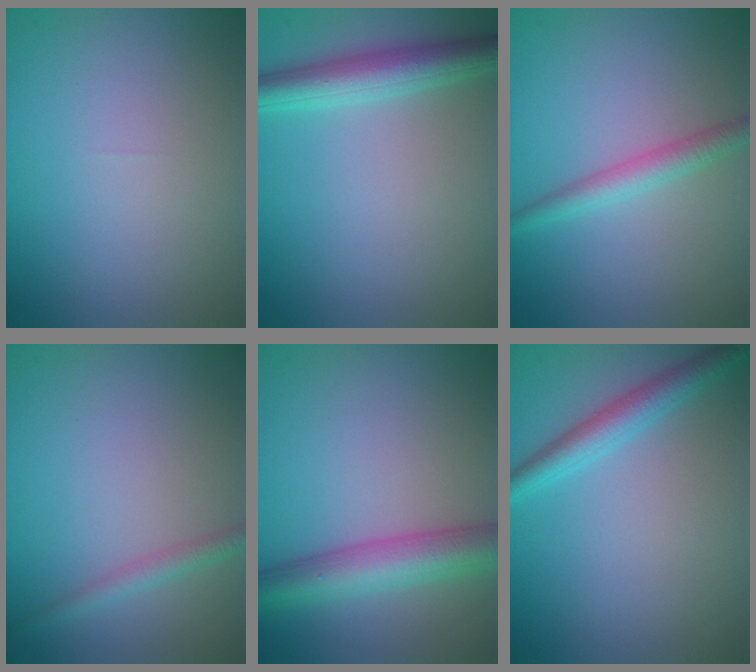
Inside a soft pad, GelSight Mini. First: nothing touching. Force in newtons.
{"total": 4.3, "press": 4.3, "slide": 0.1}
{"total": 2.3, "press": 2.3, "slide": 0.0}
{"total": 1.5, "press": 1.5, "slide": 0.0}
{"total": 5.3, "press": 5.3, "slide": 0.1}
{"total": 2.9, "press": 2.9, "slide": 0.1}